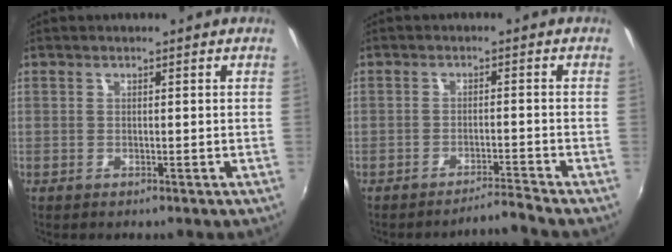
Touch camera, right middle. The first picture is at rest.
{"total": 3.4, "force": [-2.9, -1.8, -0.4], "torque": [0.001, 0.006, -0.049]}